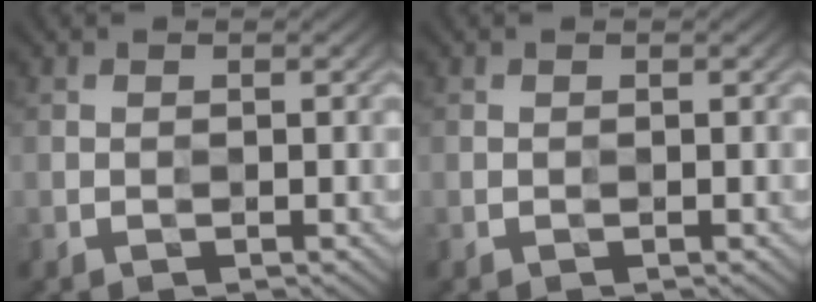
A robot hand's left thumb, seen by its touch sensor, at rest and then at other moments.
{"total": 0.0}